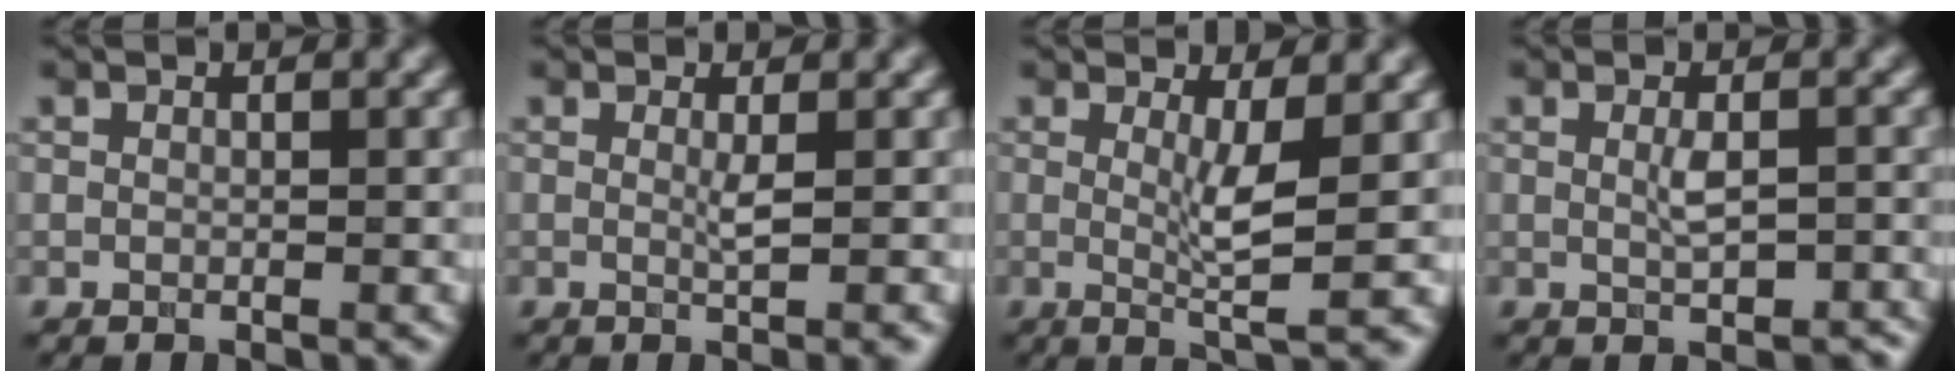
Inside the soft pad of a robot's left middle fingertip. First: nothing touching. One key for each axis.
{"total": 1.7, "fx": 0.1, "fy": 0.2, "fz": 1.6, "tx": -0.029, "ty": -0.004, "tz": -0.004}
{"total": 4.5, "fx": 0.1, "fy": 0.7, "fz": 4.4, "tx": -0.075, "ty": -0.014, "tz": 0.003}
{"total": 2.4, "fx": -0.2, "fy": 0.8, "fz": 2.2, "tx": -0.044, "ty": -0.005, "tz": 0.001}